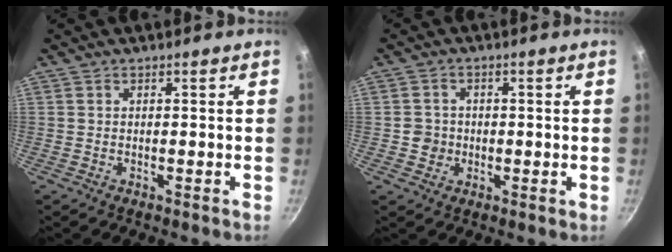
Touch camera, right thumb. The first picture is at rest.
{"total": 3.4, "force": [-0.3, 3.2, 0.9], "torque": [0.004, 0.008, -0.007]}